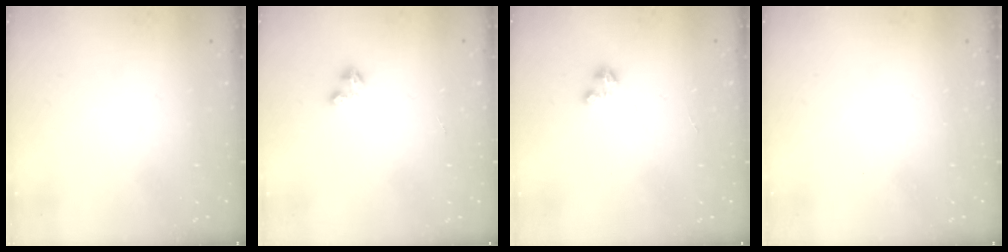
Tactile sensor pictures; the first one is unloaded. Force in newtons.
{"total": 2.1, "press": 2.0, "slide": 0.5}
{"total": 1.2, "press": 1.2, "slide": 0.2}
{"total": 0.0}